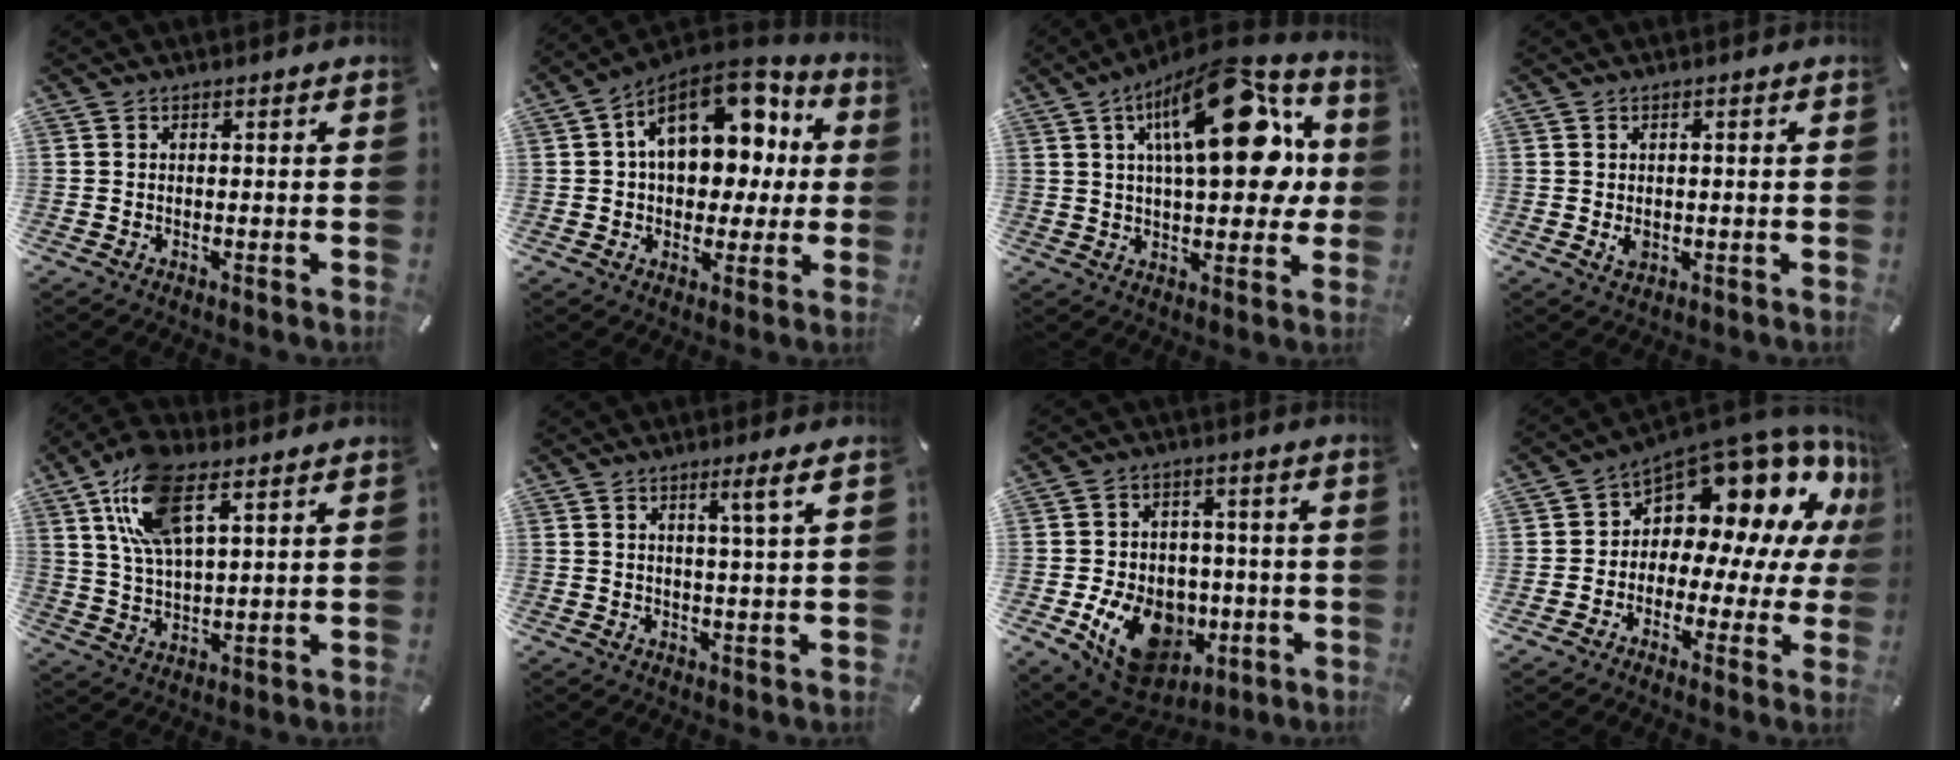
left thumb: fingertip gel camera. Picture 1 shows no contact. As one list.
[{"total": 17.4, "force": [5.3, 11.7, 11.7], "torque": [-0.183, -0.031, 0.095]}, {"total": 24.2, "force": [8.0, 11.6, 19.6], "torque": [-0.283, -0.029, 0.124]}, {"total": 2.1, "force": [-0.3, 1.5, 1.5], "torque": [-0.029, 0.002, -0.006]}, {"total": 14.8, "force": [8.1, 6.2, 10.7], "torque": [-0.225, -0.010, 0.144]}, {"total": 5.2, "force": [2.4, -0.3, 4.6], "torque": [-0.085, -0.005, 0.034]}, {"total": 16.0, "force": [-5.3, 12.1, 9.1], "torque": [-0.146, 0.026, -0.077]}, {"total": 14.3, "force": [7.8, 8.7, 8.3], "torque": [-0.121, -0.082, 0.130]}]